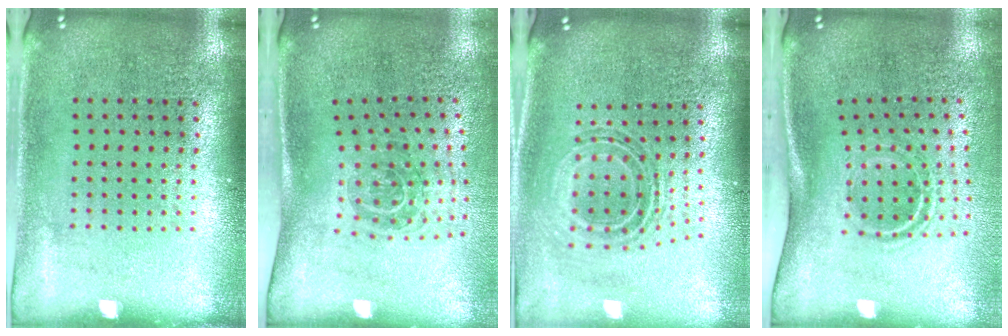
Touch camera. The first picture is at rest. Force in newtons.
{"total": 1.9, "press": 1.2, "slide": 1.5}
{"total": 0.8, "press": 0.8, "slide": 0.3}
{"total": 2.0, "press": 1.2, "slide": 1.6}